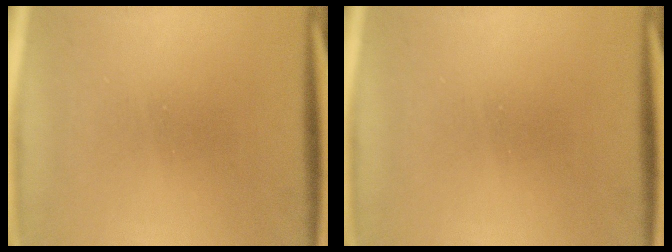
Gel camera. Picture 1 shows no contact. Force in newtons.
{"total": 0.0}